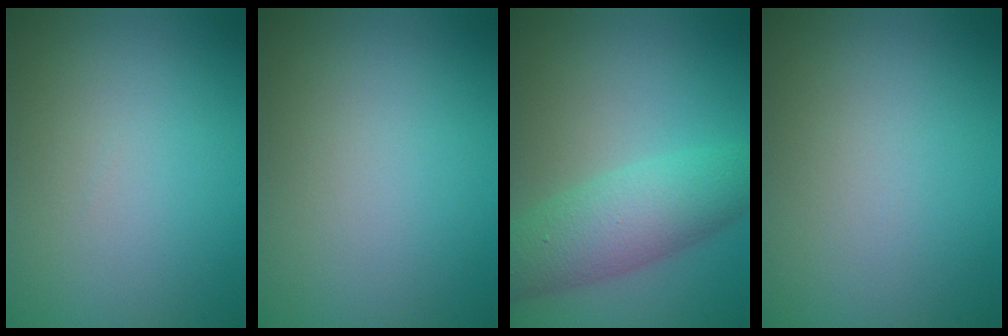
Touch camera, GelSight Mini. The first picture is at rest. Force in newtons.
{"total": 0.0}
{"total": 6.0, "press": 6.0, "slide": 0.3}
{"total": 0.0}